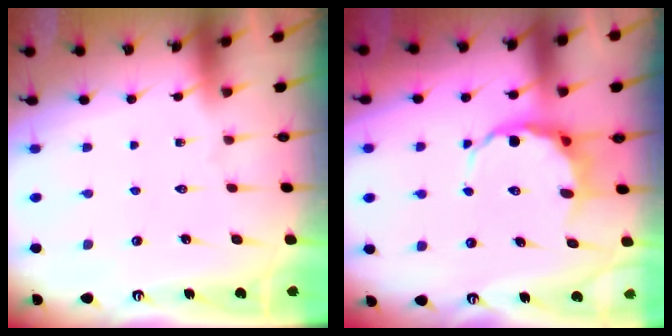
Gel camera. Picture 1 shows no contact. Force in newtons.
{"total": 6.8, "press": 6.6, "slide": 1.9}